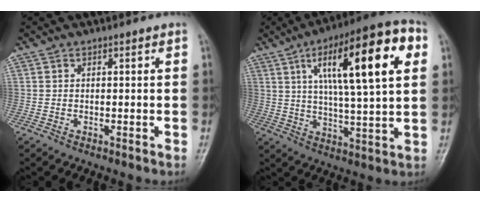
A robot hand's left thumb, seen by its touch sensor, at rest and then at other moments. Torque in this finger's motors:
{"motor_torque": [0.77, 0.79, 1.87, -0.91, 0.46]}